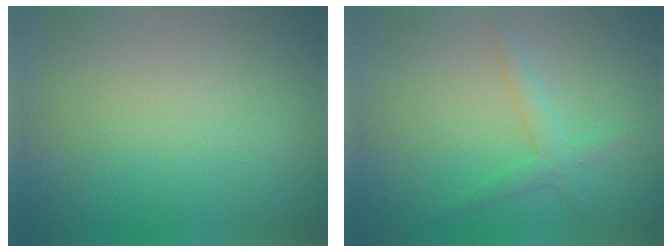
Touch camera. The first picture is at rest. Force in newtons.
{"total": 1.8, "press": 1.8, "slide": 0.0}